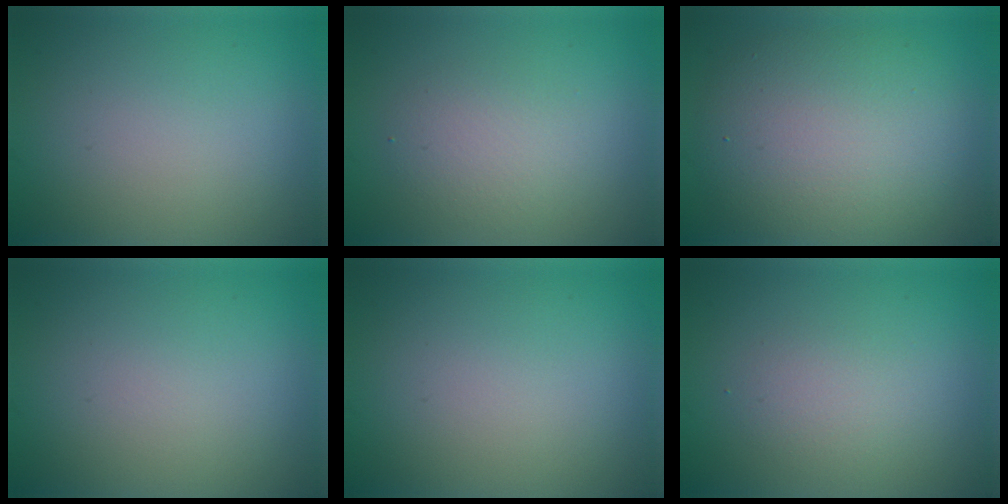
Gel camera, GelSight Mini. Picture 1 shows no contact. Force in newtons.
{"total": 2.8, "press": 2.8, "slide": 0.1}
{"total": 8.3, "press": 8.2, "slide": 0.5}
{"total": 0.0}
{"total": 0.0}
{"total": 1.7, "press": 1.7, "slide": 0.2}